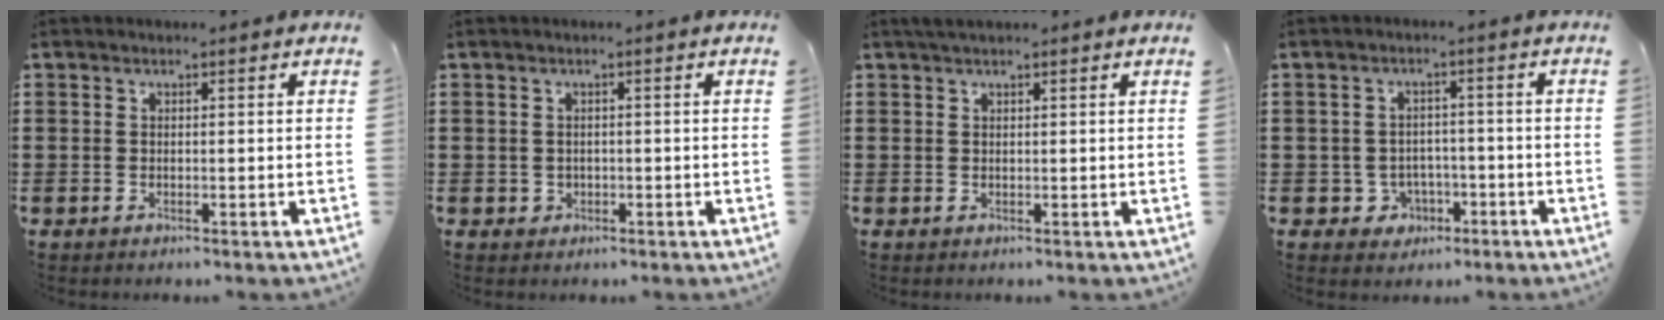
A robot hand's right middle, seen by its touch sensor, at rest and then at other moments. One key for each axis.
{"total": 0.9, "fx": 0.0, "fy": 0.9, "fz": 0.2, "tx": -0.007, "ty": 0.007, "tz": -0.001}
{"total": 1.1, "fx": 0.9, "fy": 0.4, "fz": 0.6, "tx": -0.014, "ty": 0.003, "tz": 0.016}
{"total": 3.2, "fx": -1.6, "fy": 2.6, "fz": 0.9, "tx": -0.026, "ty": 0.004, "tz": -0.036}